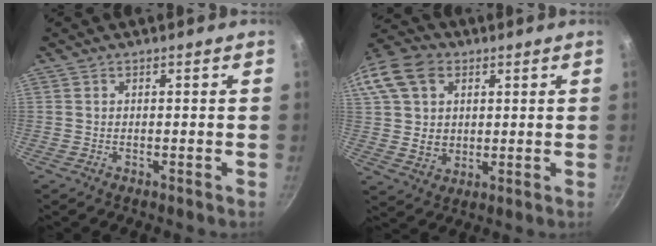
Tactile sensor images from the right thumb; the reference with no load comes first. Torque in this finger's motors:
{"motor_torque": [0.39, 0.39, 0.13, -0.13, 0.14]}